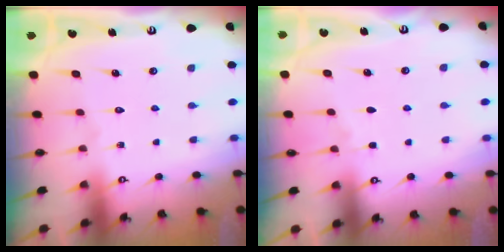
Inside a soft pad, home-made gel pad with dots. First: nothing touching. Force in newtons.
{"total": 3.6, "press": 3.5, "slide": 0.5}